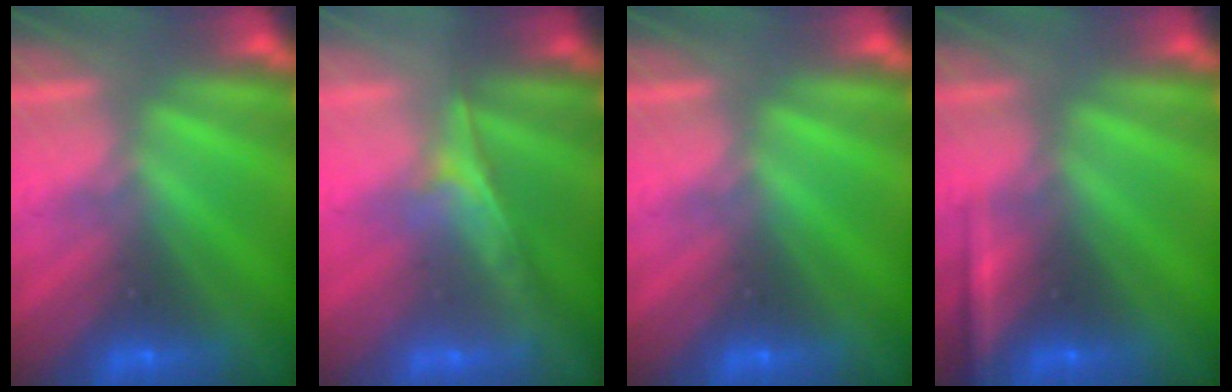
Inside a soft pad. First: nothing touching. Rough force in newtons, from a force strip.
{"total": 1.9}
{"total": 0.0}
{"total": 2.3}